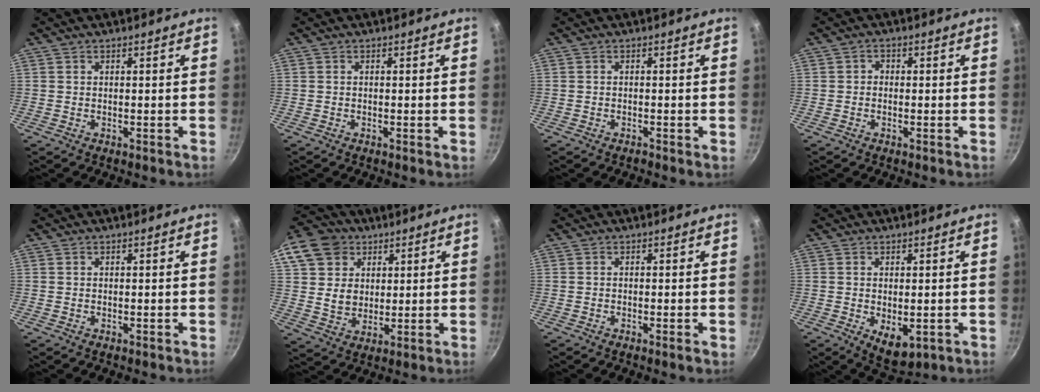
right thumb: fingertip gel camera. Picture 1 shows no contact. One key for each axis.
{"total": 0.0}
{"total": 0.5, "fx": -0.5, "fy": 0.1, "fz": 0.3, "tx": -0.009, "ty": 0.005, "tz": -0.010}
{"total": 1.3, "fx": -0.3, "fy": 1.2, "fz": 0.6, "tx": -0.008, "ty": 0.006, "tz": -0.008}
{"total": 0.0}
{"total": 17.0, "fx": 7.0, "fy": 13.6, "fz": 7.3, "tx": -0.146, "ty": 0.012, "tz": 0.132}
{"total": 1.0, "fx": -0.5, "fy": 0.0, "fz": 0.9, "tx": -0.020, "ty": 0.001, "tz": -0.010}
{"total": 6.0, "fx": -1.1, "fy": 3.2, "fz": 4.9, "tx": -0.065, "ty": -0.013, "tz": -0.005}